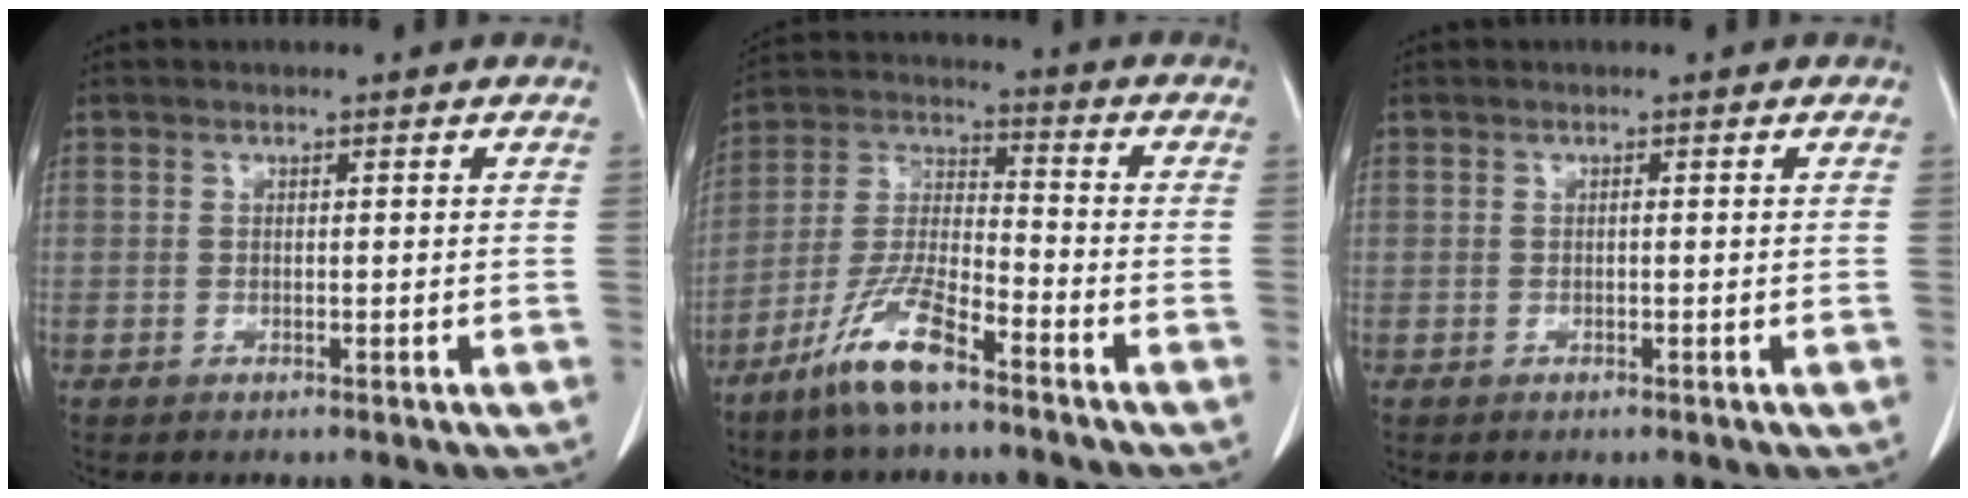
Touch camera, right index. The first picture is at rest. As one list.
[{"total": 10.6, "force": [-7.2, 1.8, 7.5], "torque": [-0.163, -0.016, -0.146]}, {"total": 0.0}]